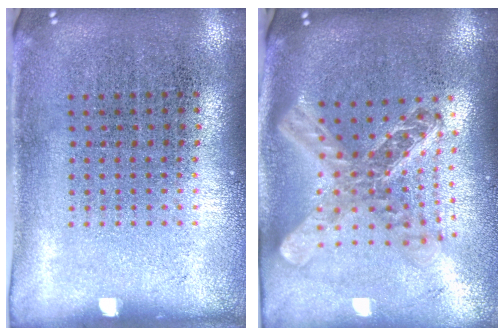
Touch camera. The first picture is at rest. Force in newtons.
{"total": 2.4, "press": 1.9, "slide": 1.4}